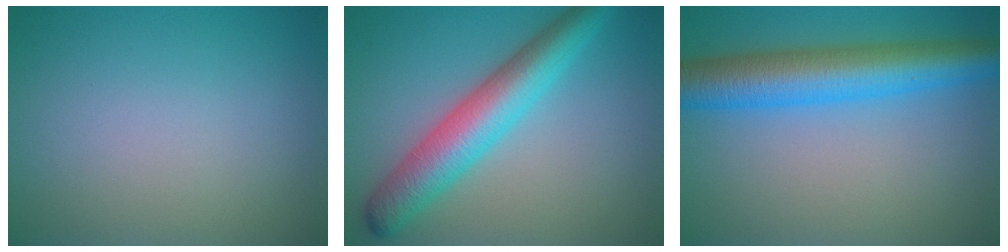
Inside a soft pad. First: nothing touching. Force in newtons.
{"total": 6.6, "press": 6.6, "slide": 0.1}
{"total": 7.9, "press": 7.9, "slide": 0.4}